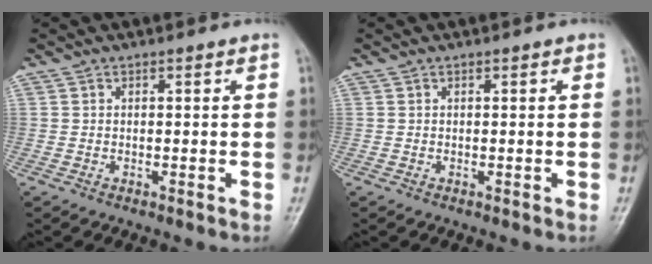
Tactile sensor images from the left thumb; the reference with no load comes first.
{"total": 0.0}